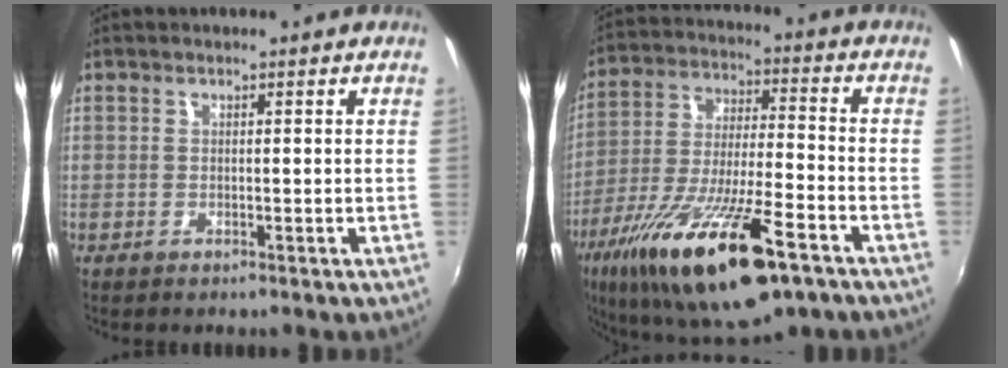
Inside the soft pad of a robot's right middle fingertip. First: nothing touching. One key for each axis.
{"total": 23.7, "fx": -14.1, "fy": 5.8, "fz": 18.1, "tx": -0.351, "ty": -0.058, "tz": -0.242}